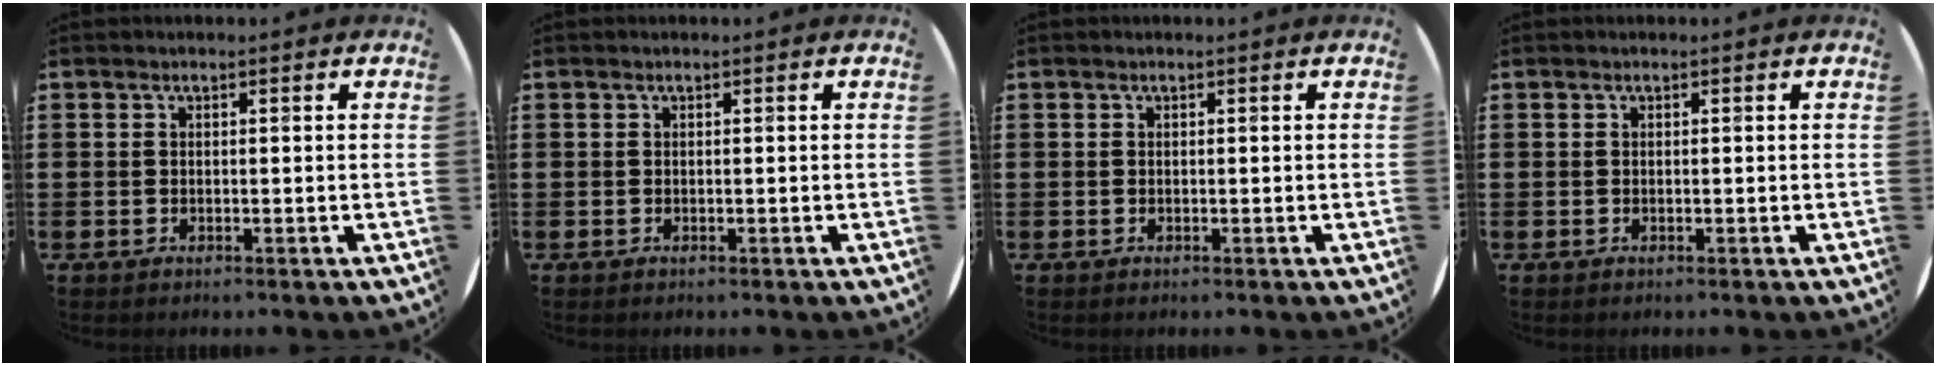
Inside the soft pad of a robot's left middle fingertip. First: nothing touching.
{"total": 0.0}
{"total": 0.0}
{"total": 0.0}